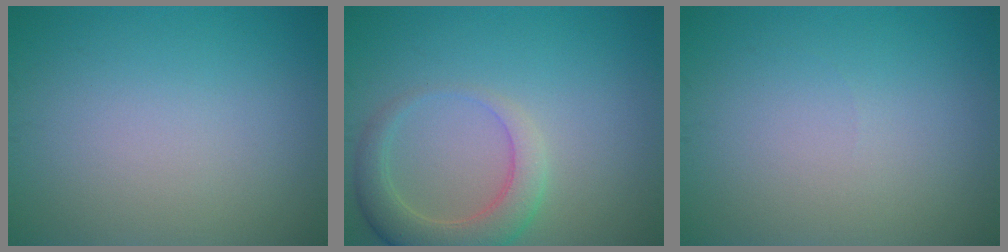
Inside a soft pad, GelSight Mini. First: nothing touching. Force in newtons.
{"total": 4.3, "press": 4.2, "slide": 0.6}
{"total": 0.0}